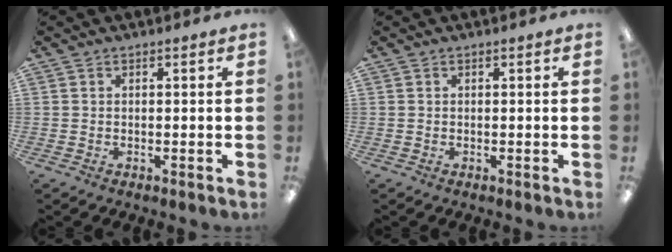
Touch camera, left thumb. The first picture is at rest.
{"total": 0.0}